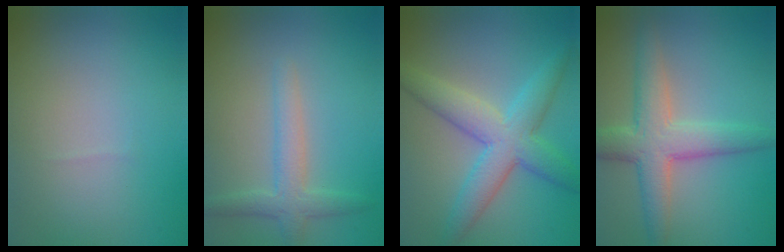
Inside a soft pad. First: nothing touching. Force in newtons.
{"total": 2.8, "press": 2.8, "slide": 0.1}
{"total": 6.0, "press": 6.0, "slide": 0.1}
{"total": 5.6, "press": 5.6, "slide": 0.2}